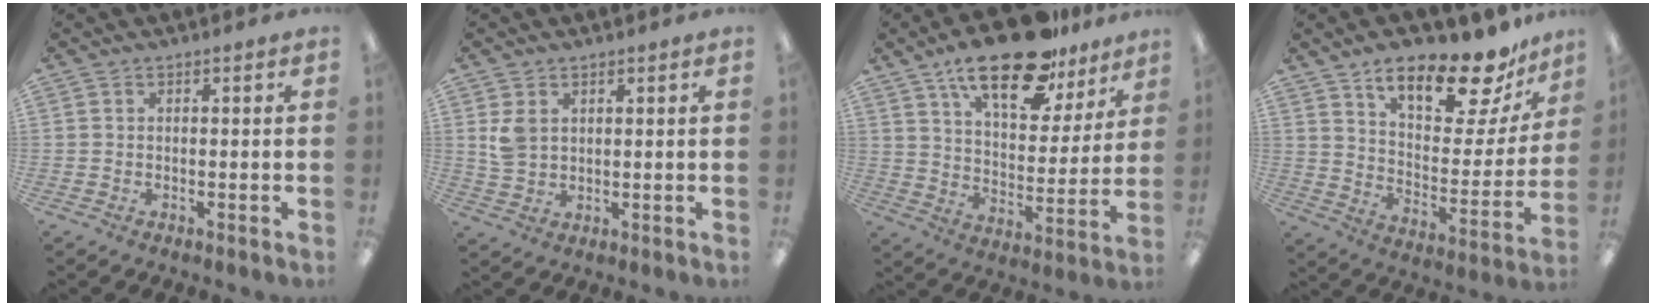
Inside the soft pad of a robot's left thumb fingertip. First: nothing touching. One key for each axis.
{"total": 4.4, "fx": 1.8, "fy": 3.1, "fz": 2.6, "tx": -0.047, "ty": 0.001, "tz": 0.035}
{"total": 20.6, "fx": 14.5, "fy": 8.3, "fz": 12.1, "tx": -0.191, "ty": -0.081, "tz": 0.244}
{"total": 19.6, "fx": 14.9, "fy": 6.6, "fz": 10.7, "tx": -0.163, "ty": -0.099, "tz": 0.250}